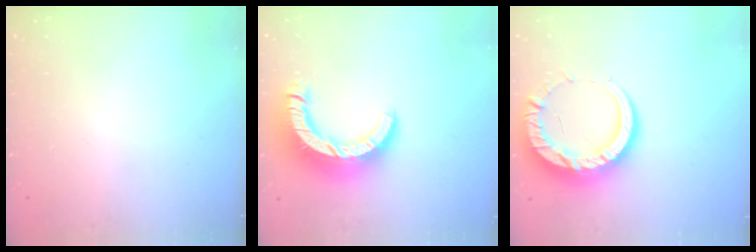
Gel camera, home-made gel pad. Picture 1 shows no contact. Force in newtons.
{"total": 13.5, "press": 13.4, "slide": 1.5}
{"total": 14.4, "press": 14.4, "slide": 1.3}